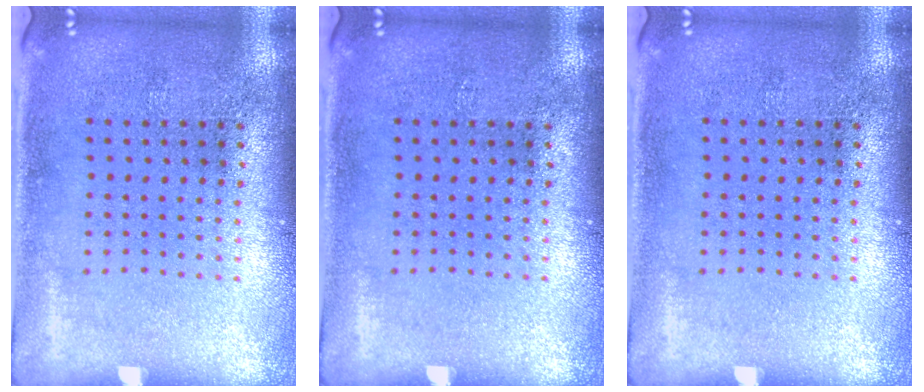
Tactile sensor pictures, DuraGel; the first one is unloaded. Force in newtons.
{"total": 0.0}
{"total": 0.0}